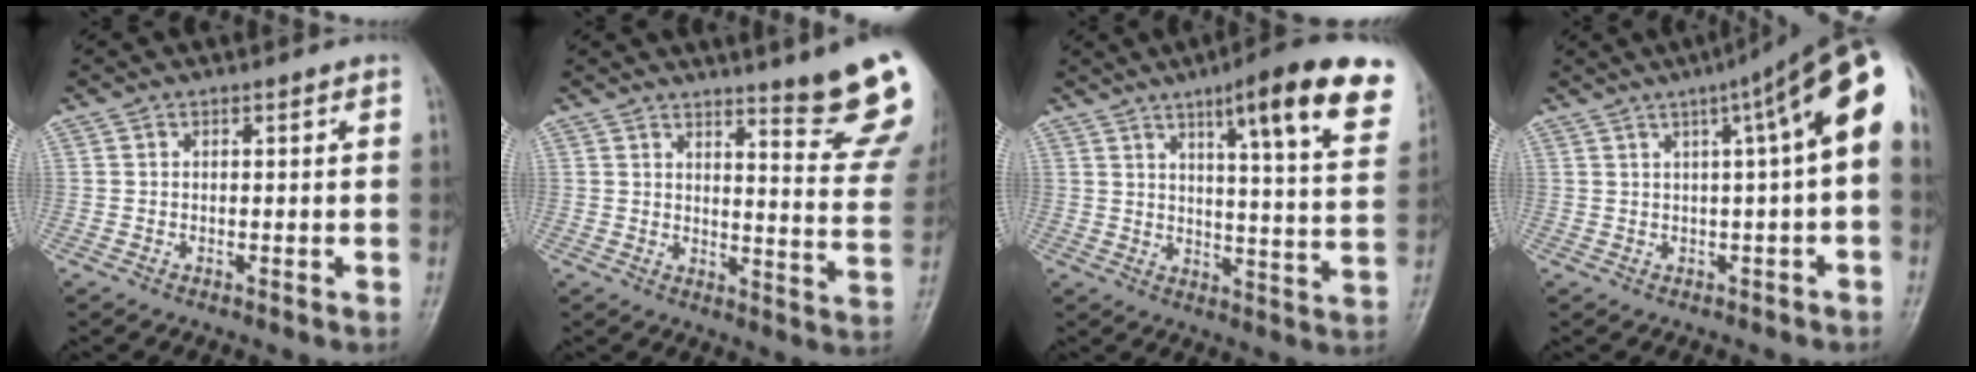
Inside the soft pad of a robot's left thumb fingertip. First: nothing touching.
{"total": 15.9, "force": [11.9, 1.6, 10.4], "torque": [-0.105, -0.103, 0.144]}
{"total": 19.9, "force": [11.4, 3.4, 15.9], "torque": [-0.189, -0.039, 0.147]}
{"total": 13.5, "force": [3.3, 2.4, 12.9], "torque": [-0.166, 0.033, 0.032]}